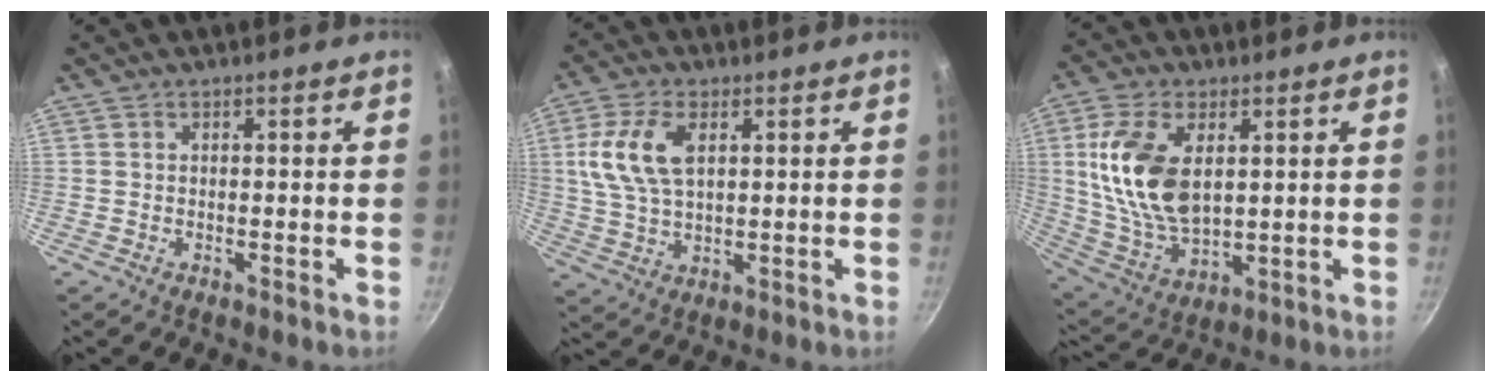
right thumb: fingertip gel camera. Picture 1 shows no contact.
{"total": 10.6, "force": [2.7, 5.9, 8.3], "torque": [-0.162, 0.000, 0.053]}
{"total": 16.1, "force": [3.4, 9.3, 12.7], "torque": [-0.234, -0.017, 0.077]}